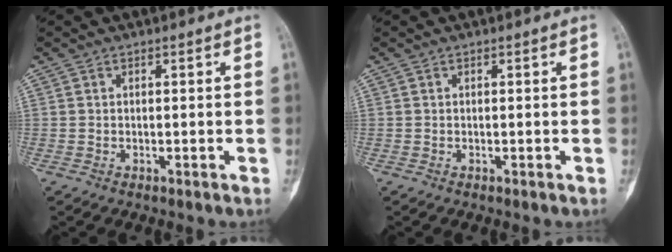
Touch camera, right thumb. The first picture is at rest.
{"total": 0.0}